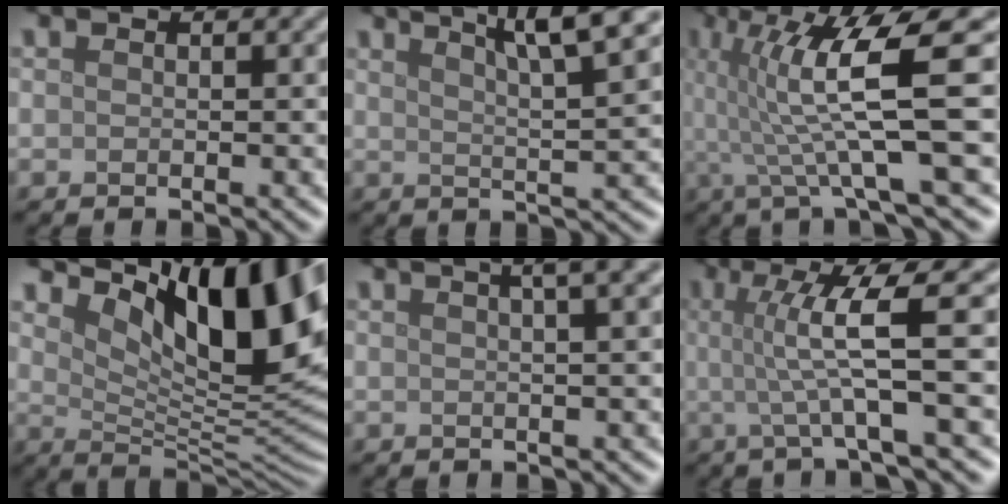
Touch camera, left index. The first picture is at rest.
{"total": 8.0, "force": [4.9, 1.6, 6.2], "torque": [-0.067, 0.027, 0.056]}
{"total": 8.1, "force": [0.8, 1.1, 8.0], "torque": [-0.138, 0.005, 0.012]}
{"total": 13.4, "force": [6.5, 4.8, 10.7], "torque": [-0.148, 0.005, 0.112]}
{"total": 5.8, "force": [3.3, 2.1, 4.4], "torque": [-0.028, 0.040, 0.015]}
{"total": 5.8, "force": [0.5, 0.7, 5.7], "torque": [-0.101, 0.003, 0.007]}